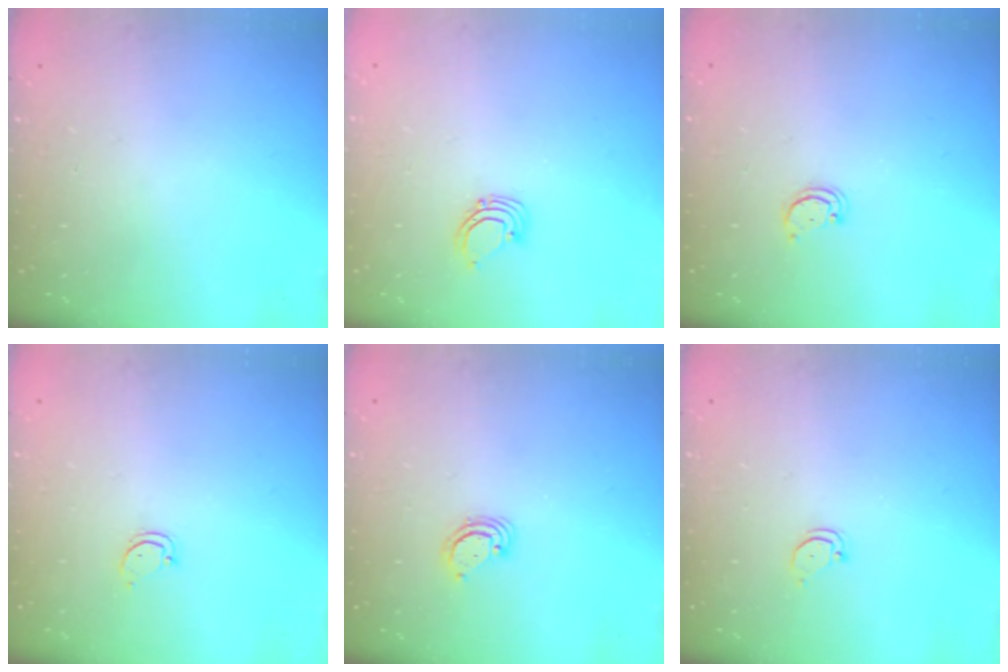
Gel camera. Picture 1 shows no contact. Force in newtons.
{"total": 2.9, "press": 2.9, "slide": 0.3}
{"total": 2.1, "press": 2.1, "slide": 0.2}
{"total": 2.6, "press": 2.6, "slide": 0.3}
{"total": 3.1, "press": 3.1, "slide": 0.2}
{"total": 2.4, "press": 2.4, "slide": 0.2}